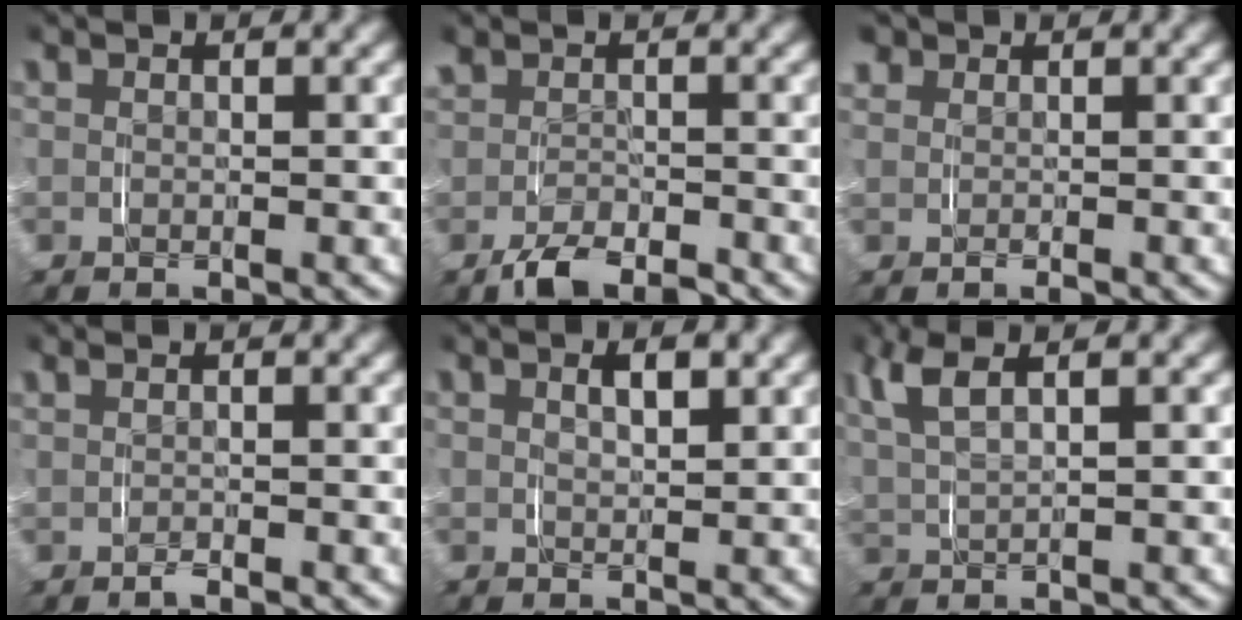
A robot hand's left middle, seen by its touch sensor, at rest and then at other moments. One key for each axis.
{"total": 2.8, "fx": -1.9, "fy": 1.3, "fz": 1.7, "tx": -0.034, "ty": -0.004, "tz": -0.029}
{"total": 1.2, "fx": 0.5, "fy": 1.0, "fz": 0.5, "tx": -0.020, "ty": -0.001, "tz": 0.013}
{"total": 1.0, "fx": -0.1, "fy": 0.3, "fz": 0.9, "tx": -0.012, "ty": 0.012, "tz": -0.006}
{"total": 1.7, "fx": 0.8, "fy": 0.6, "fz": 1.4, "tx": -0.020, "ty": 0.000, "tz": 0.016}
{"total": 5.2, "fx": 2.5, "fy": 2.5, "fz": 3.8, "tx": -0.089, "ty": 0.012, "tz": 0.043}